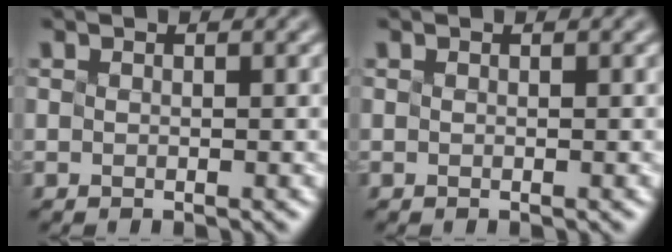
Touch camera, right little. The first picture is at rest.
{"total": 0.0}